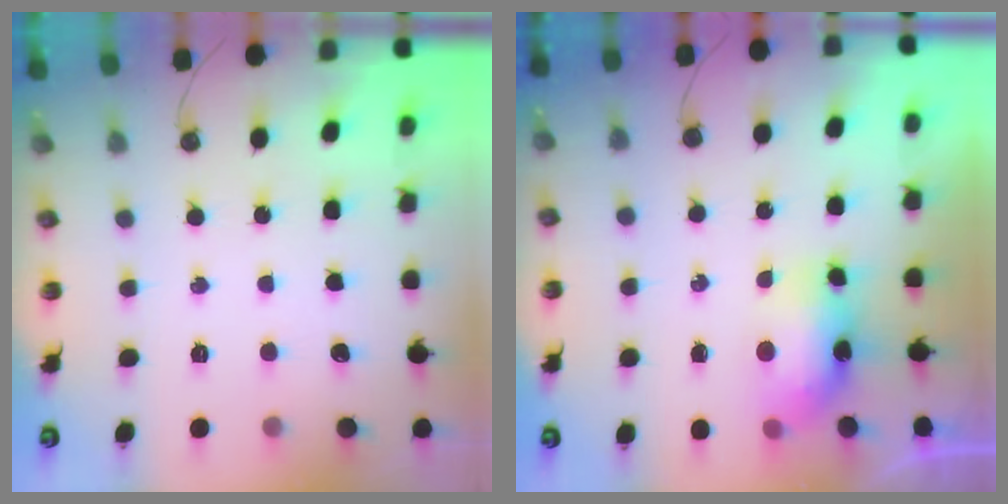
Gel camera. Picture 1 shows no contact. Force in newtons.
{"total": 7.4, "press": 7.4, "slide": 0.7}